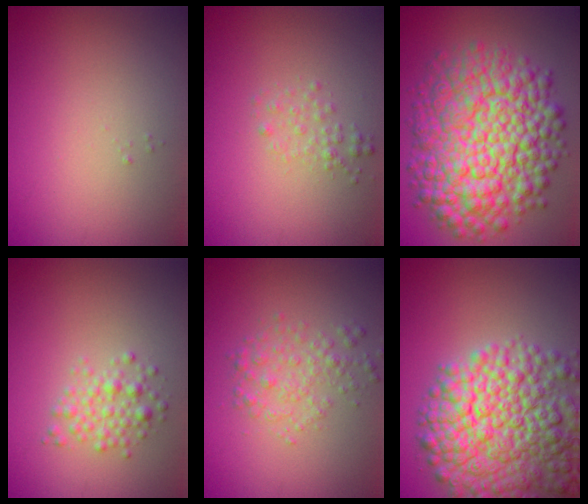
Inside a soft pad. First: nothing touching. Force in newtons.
{"total": 1.3, "press": 1.3, "slide": 0.1}
{"total": 12.8, "press": 12.8, "slide": 0.3}
{"total": 2.1, "press": 2.1, "slide": 0.2}
{"total": 2.4, "press": 2.4, "slide": 0.1}
{"total": 11.4, "press": 11.4, "slide": 0.6}